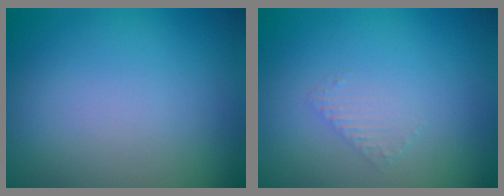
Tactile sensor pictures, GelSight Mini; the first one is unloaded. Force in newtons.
{"total": 0.9, "press": 0.9, "slide": 0.2}